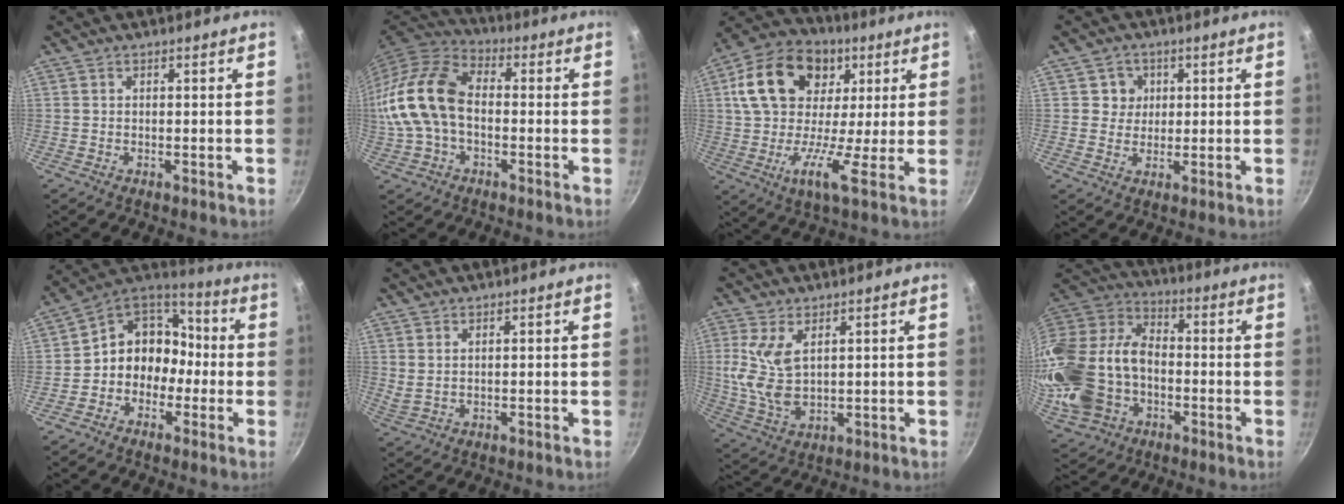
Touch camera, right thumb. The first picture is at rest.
{"total": 17.9, "force": [-0.9, 11.8, 13.5], "torque": [-0.272, 0.043, -0.029]}
{"total": 19.5, "force": [4.7, 13.1, 13.6], "torque": [-0.223, 0.016, 0.056]}
{"total": 4.2, "force": [1.1, 4.0, 0.6], "torque": [0.024, 0.002, 0.014]}
{"total": 11.9, "force": [-2.7, 10.1, 5.6], "torque": [-0.036, 0.063, -0.064]}
{"total": 2.0, "force": [1.1, 0.8, 1.5], "torque": [-0.031, -0.009, 0.025]}
{"total": 9.4, "force": [2.6, 5.2, 7.4], "torque": [-0.148, -0.021, 0.061]}
{"total": 25.0, "force": [-5.6, 17.8, 16.6], "torque": [-0.361, 0.042, -0.103]}